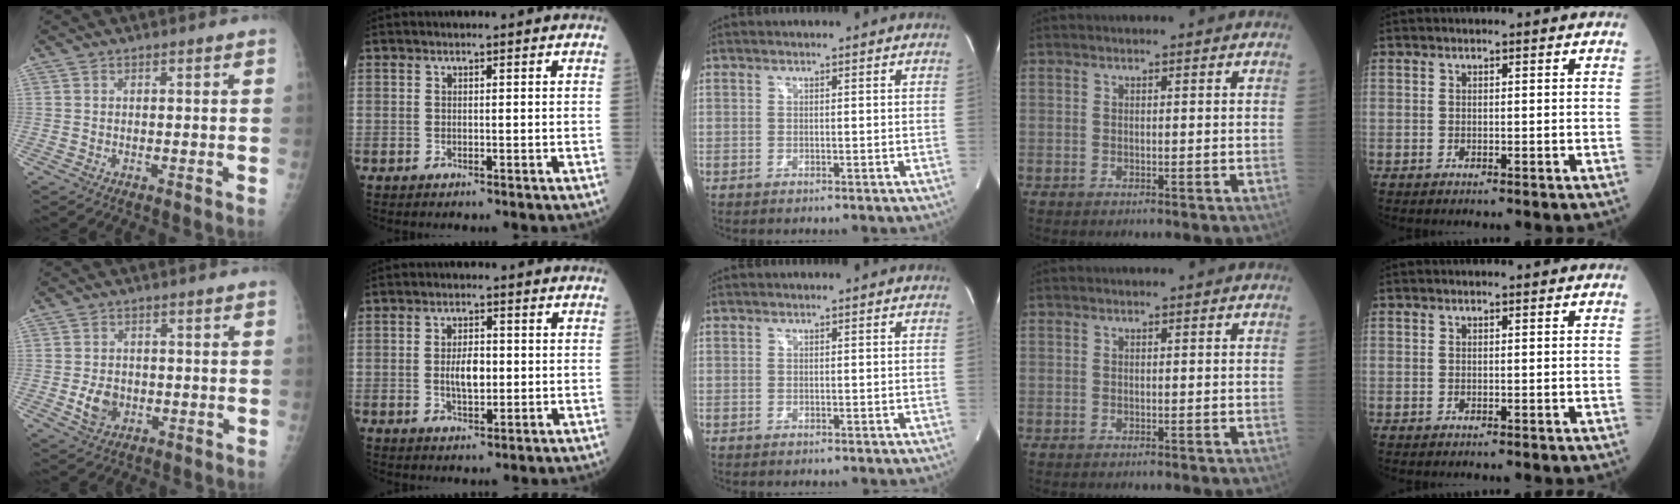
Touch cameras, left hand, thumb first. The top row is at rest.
{"thumb": {"total": 4.8, "force": [-1.0, 3.7, 2.8], "torque": [-0.040, 0.004, -0.011]}, "index": {"total": 4.3, "force": [-0.1, 1.9, 3.9], "torque": [-0.075, 0.002, 0.000]}}